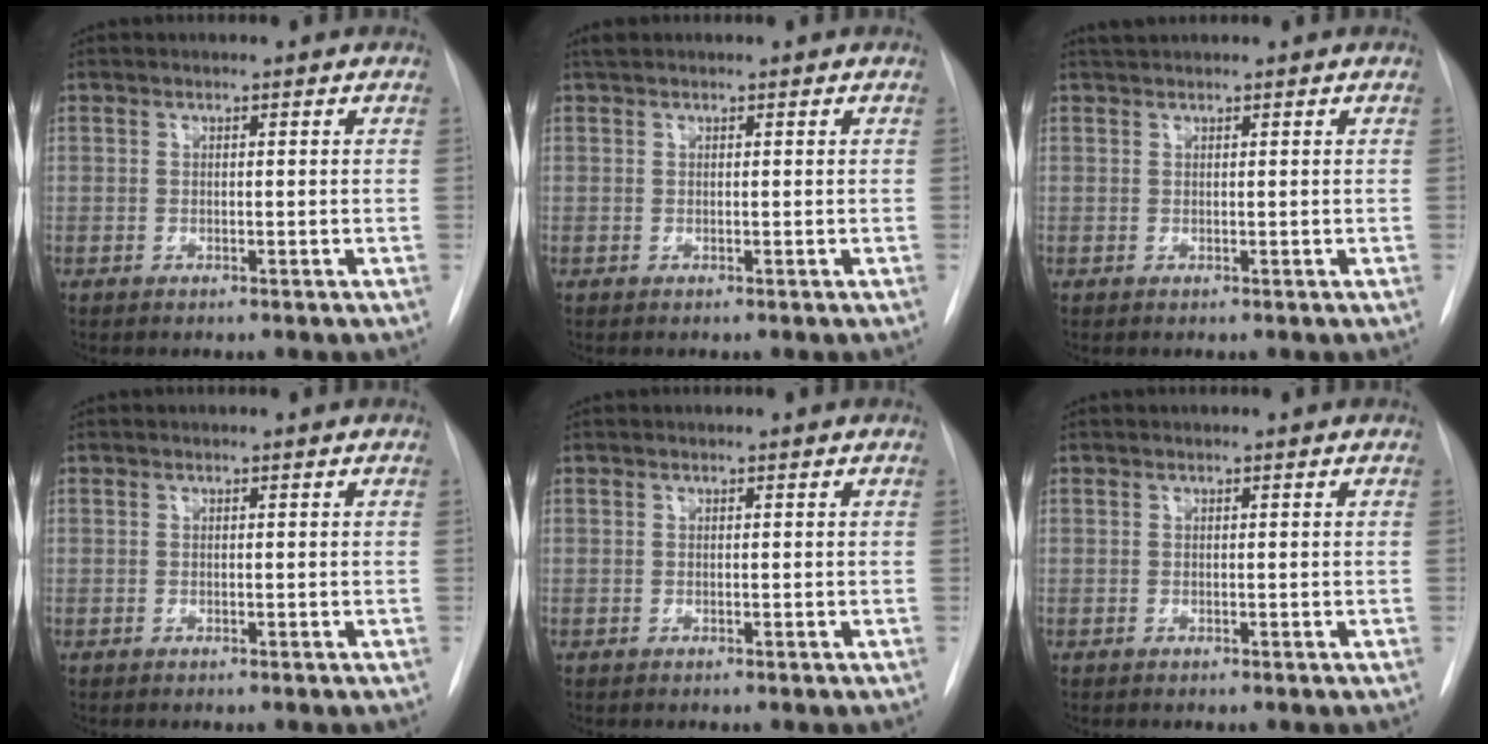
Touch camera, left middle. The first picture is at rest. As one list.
[{"total": 0.9, "force": [0.8, 0.4, 0.3], "torque": [-0.011, 0.014, 0.016]}, {"total": 1.2, "force": [1.2, 0.0, 0.3], "torque": [-0.010, 0.013, 0.026]}, {"total": 0.0}, {"total": 0.0}, {"total": 0.0}]